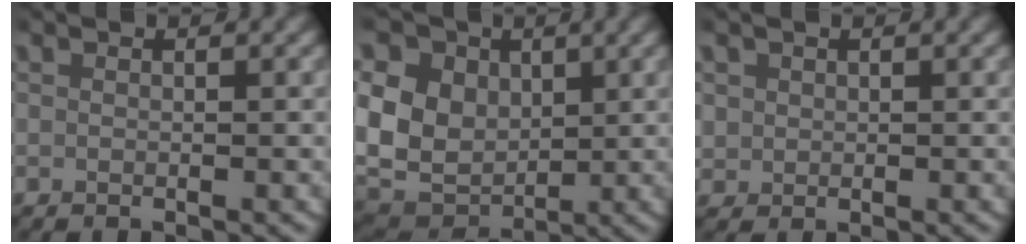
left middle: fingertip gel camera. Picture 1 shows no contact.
{"total": 16.0, "force": [2.2, 14.0, 7.4], "torque": [-0.185, -0.016, 0.025]}
{"total": 1.9, "force": [0.7, 1.7, 0.6], "torque": [-0.019, -0.003, 0.020]}